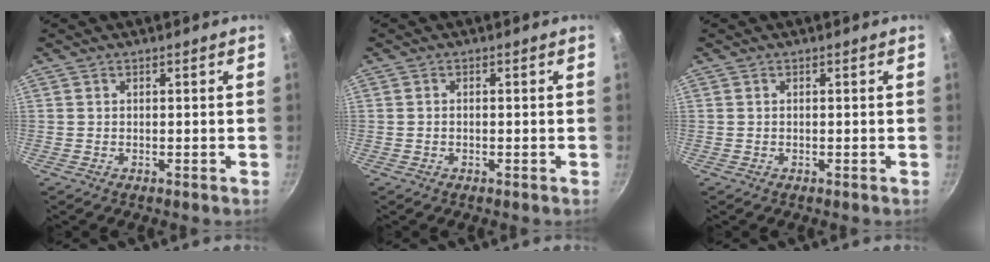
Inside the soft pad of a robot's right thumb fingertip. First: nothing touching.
{"total": 0.7, "force": [-0.2, 0.4, 0.4], "torque": [-0.011, 0.005, -0.004]}
{"total": 0.0}